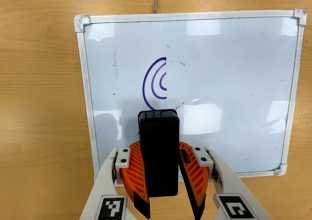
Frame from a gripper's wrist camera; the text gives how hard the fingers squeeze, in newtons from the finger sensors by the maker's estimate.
{"total": 9.8, "left": 10.0, "right": 9.5}